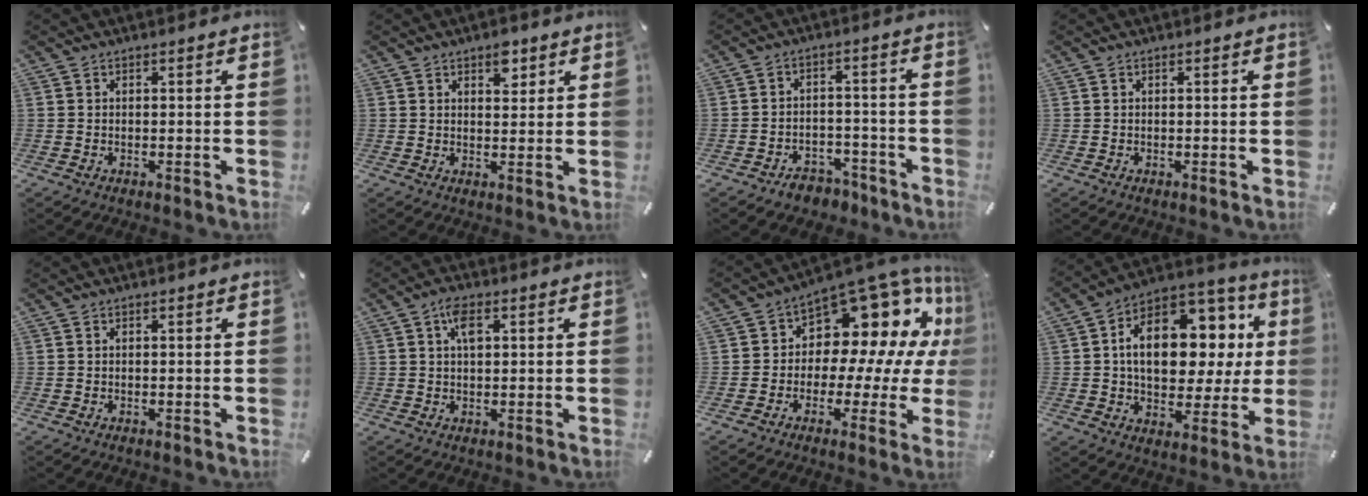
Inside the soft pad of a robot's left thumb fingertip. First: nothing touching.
{"total": 4.6, "force": [2.7, 2.7, 2.5], "torque": [-0.015, -0.011, 0.040]}
{"total": 5.6, "force": [-4.0, 3.4, 1.8], "torque": [-0.027, 0.023, -0.073]}
{"total": 0.0}
{"total": 0.0}
{"total": 4.2, "force": [1.5, 2.1, 3.3], "torque": [-0.056, 0.000, 0.020]}
{"total": 13.7, "force": [7.4, 8.2, 8.1], "torque": [-0.122, -0.082, 0.125]}
{"total": 18.5, "force": [3.3, 12.0, 13.7], "torque": [-0.215, -0.013, 0.056]}